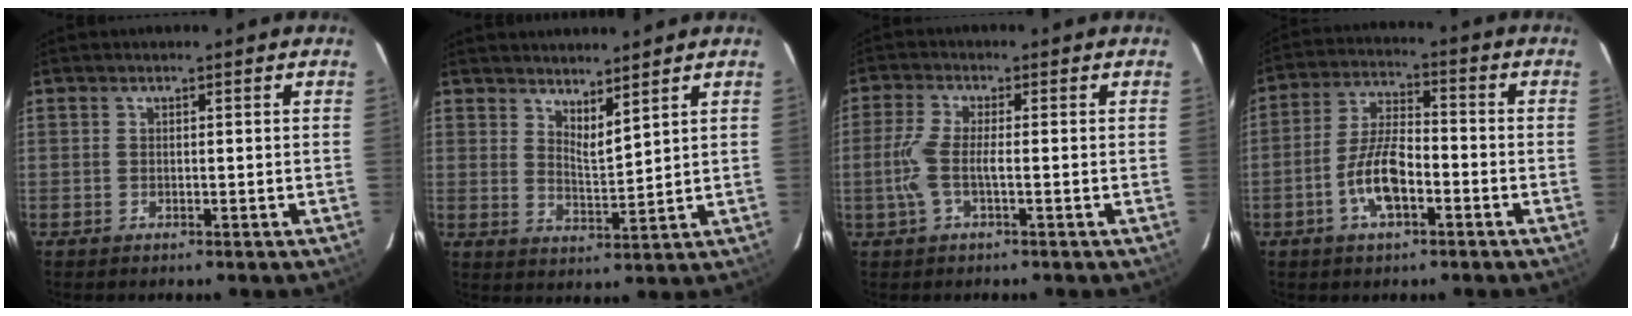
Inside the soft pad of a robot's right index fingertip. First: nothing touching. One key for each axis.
{"total": 5.1, "fx": 4.4, "fy": 0.7, "fz": 2.5, "tx": -0.041, "ty": -0.013, "tz": 0.071}
{"total": 5.4, "fx": -1.2, "fy": 0.9, "fz": 5.1, "tx": -0.116, "ty": -0.001, "tz": -0.023}
{"total": 9.2, "fx": -3.8, "fy": 3.5, "fz": 7.7, "tx": -0.158, "ty": 0.006, "tz": -0.068}